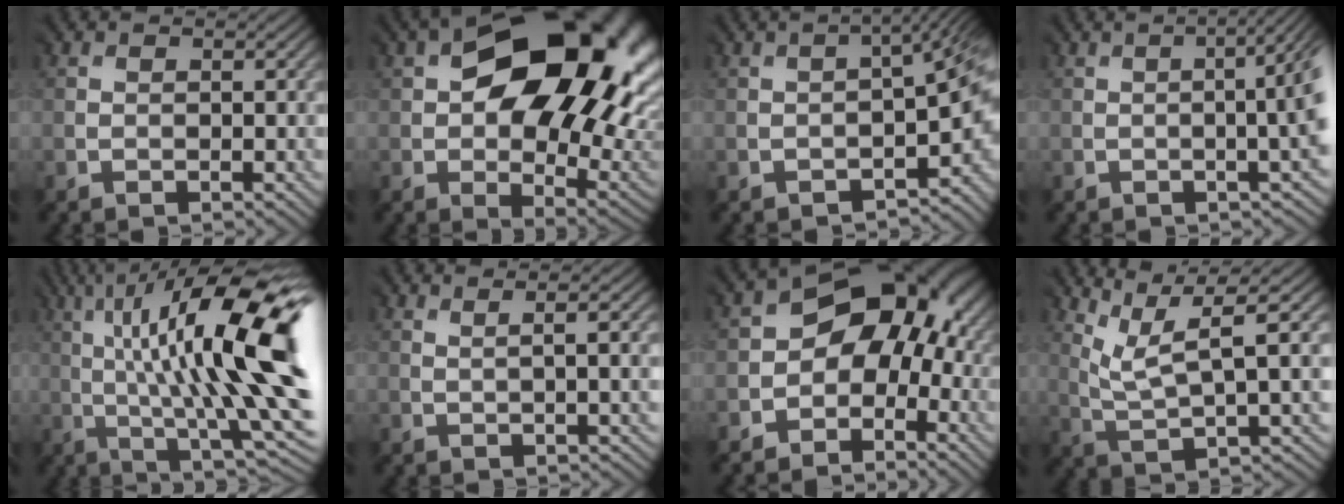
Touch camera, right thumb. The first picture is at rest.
{"total": 19.8, "force": [6.0, 12.3, 14.3], "torque": [-0.218, -0.007, 0.129]}
{"total": 8.2, "force": [-3.7, 3.2, 6.6], "torque": [-0.084, -0.032, -0.041]}
{"total": 7.1, "force": [-0.4, 1.9, 6.8], "torque": [-0.055, 0.005, -0.019]}
{"total": 17.8, "force": [3.6, 4.7, 16.8], "torque": [-0.269, 0.040, 0.076]}
{"total": 2.4, "force": [1.3, 0.2, 2.1], "torque": [-0.014, 0.015, 0.008]}
{"total": 9.5, "force": [-1.4, 7.0, 6.2], "torque": [-0.070, 0.009, -0.041]}
{"total": 5.8, "force": [3.5, 0.6, 4.5], "torque": [-0.099, 0.006, 0.075]}